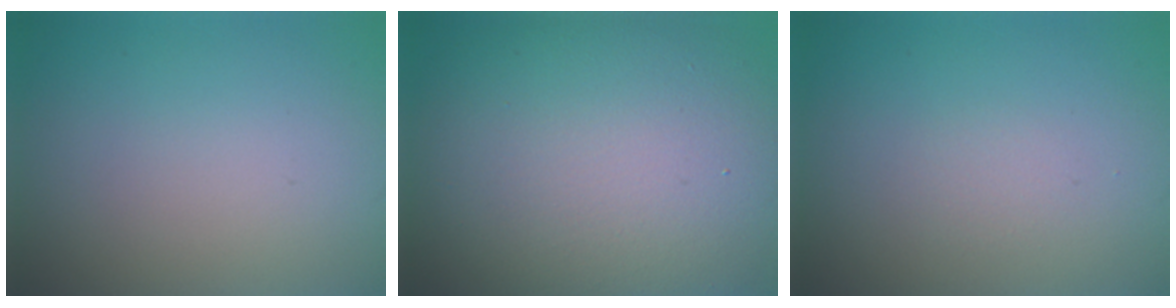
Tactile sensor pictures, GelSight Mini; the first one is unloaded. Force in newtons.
{"total": 15.5, "press": 15.5, "slide": 1.0}
{"total": 0.8, "press": 0.7, "slide": 0.1}